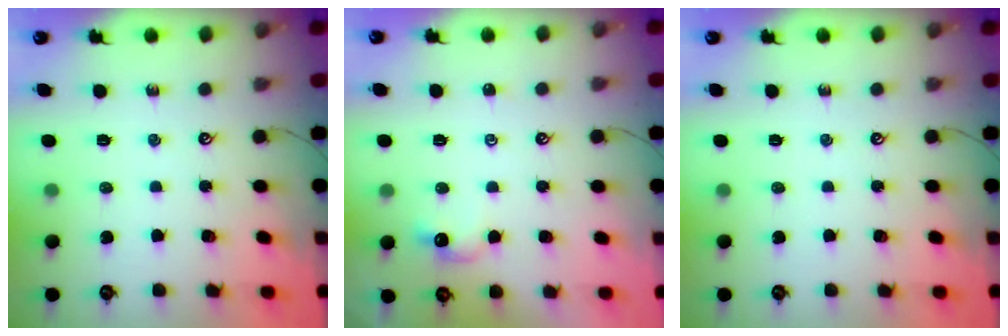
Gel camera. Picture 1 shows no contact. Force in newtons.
{"total": 2.3, "press": 2.2, "slide": 0.5}
{"total": 0.0}